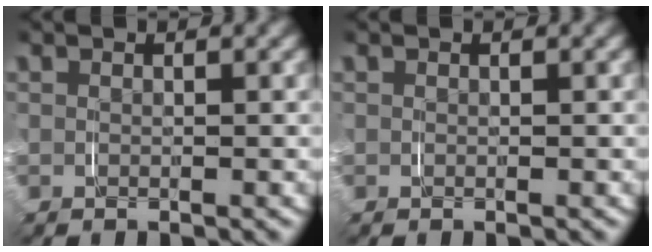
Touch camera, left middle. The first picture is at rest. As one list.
[{"total": 0.0}]